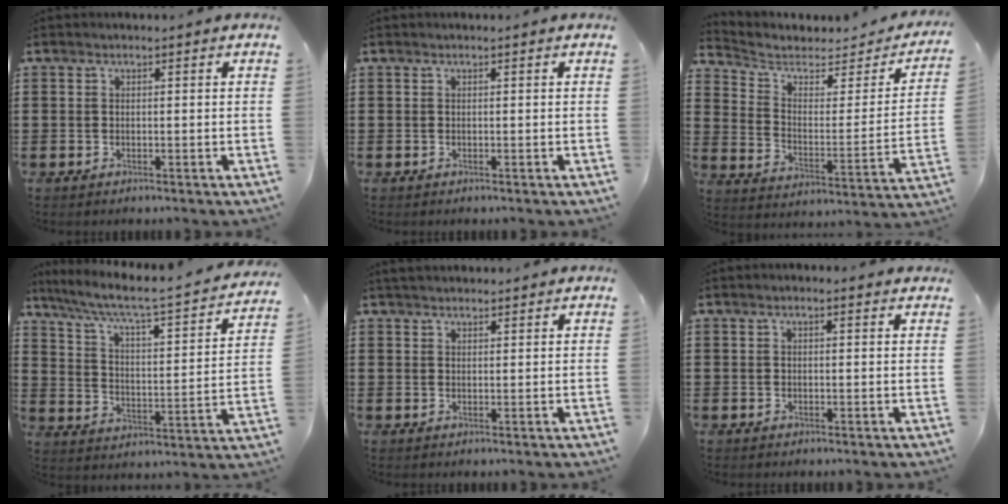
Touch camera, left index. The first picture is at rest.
{"total": 0.0}
{"total": 5.0, "force": [3.9, 2.2, 2.2], "torque": [-0.067, -0.023, 0.063]}
{"total": 5.4, "force": [4.1, 0.4, 3.4], "torque": [-0.085, -0.038, 0.059]}
{"total": 1.8, "force": [1.7, 0.5, 0.3], "torque": [-0.008, 0.002, 0.033]}
{"total": 1.0, "force": [0.5, 0.2, 0.8], "torque": [-0.016, 0.002, 0.009]}